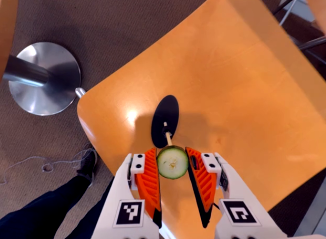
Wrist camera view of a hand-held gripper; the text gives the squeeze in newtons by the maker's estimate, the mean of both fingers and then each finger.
{"total": 9.4, "left": 9.4, "right": 9.4}